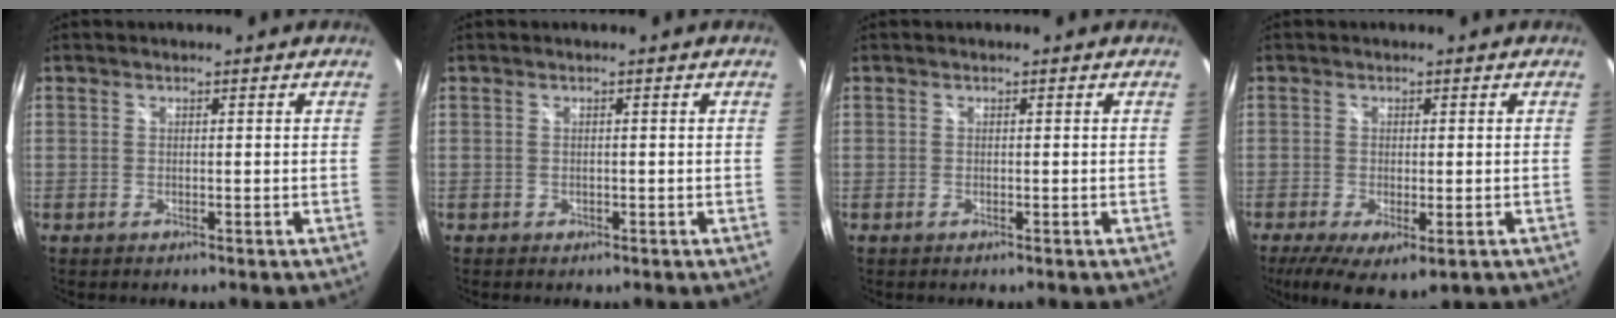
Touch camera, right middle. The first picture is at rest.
{"total": 0.5, "force": [-0.3, 0.5, 0.1], "torque": [0.000, -0.002, -0.003]}
{"total": 0.0}
{"total": 9.0, "force": [-4.4, 3.5, 7.0], "torque": [-0.136, -0.041, -0.064]}